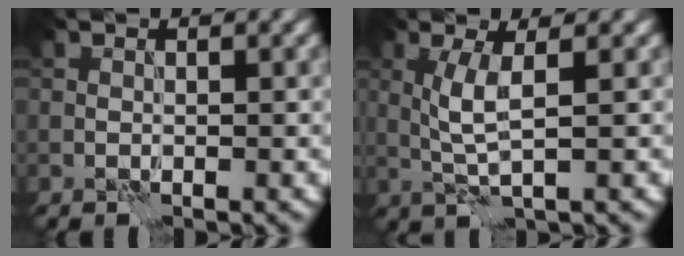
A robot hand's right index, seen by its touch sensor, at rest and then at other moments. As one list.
[{"total": 3.2, "force": [0.5, 0.6, 3.1], "torque": [-0.071, 0.000, 0.013]}]